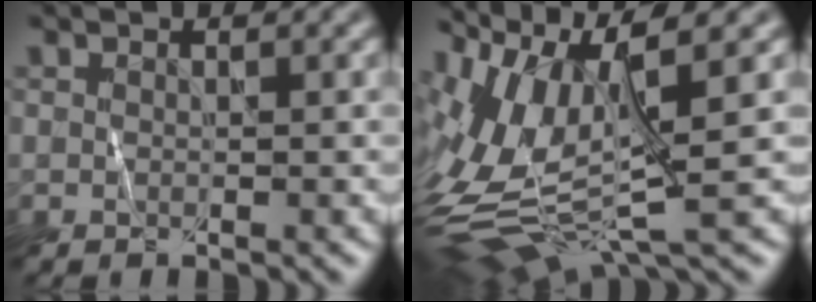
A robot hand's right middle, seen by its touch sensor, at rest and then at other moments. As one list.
[{"total": 9.7, "force": [1.8, 3.8, 8.8], "torque": [-0.194, -0.009, 0.044]}]